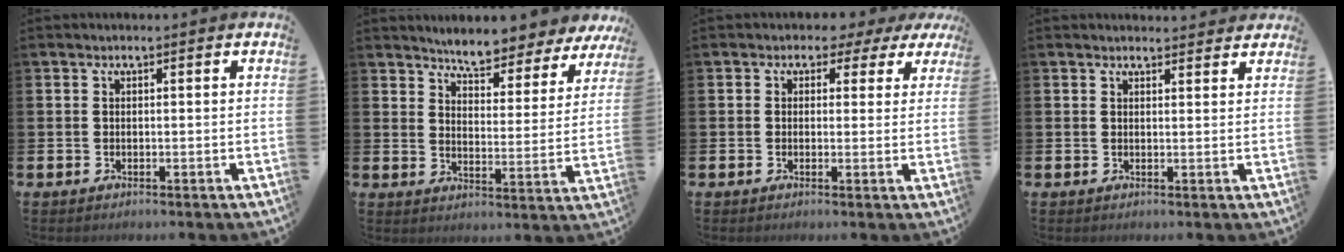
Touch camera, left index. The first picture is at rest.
{"total": 6.1, "force": [5.9, 0.7, 1.0], "torque": [-0.043, -0.042, 0.101]}
{"total": 2.3, "force": [1.2, 1.9, 0.7], "torque": [-0.011, 0.003, 0.015]}
{"total": 2.0, "force": [2.0, 0.5, 0.0], "torque": [0.012, -0.012, 0.033]}